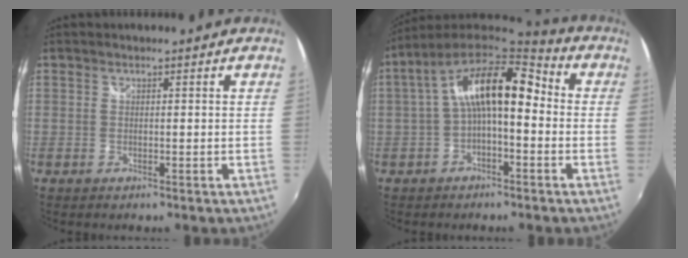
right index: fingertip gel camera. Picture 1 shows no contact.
{"total": 13.7, "force": [0.4, 5.8, 12.4], "torque": [-0.226, 0.030, -0.003]}